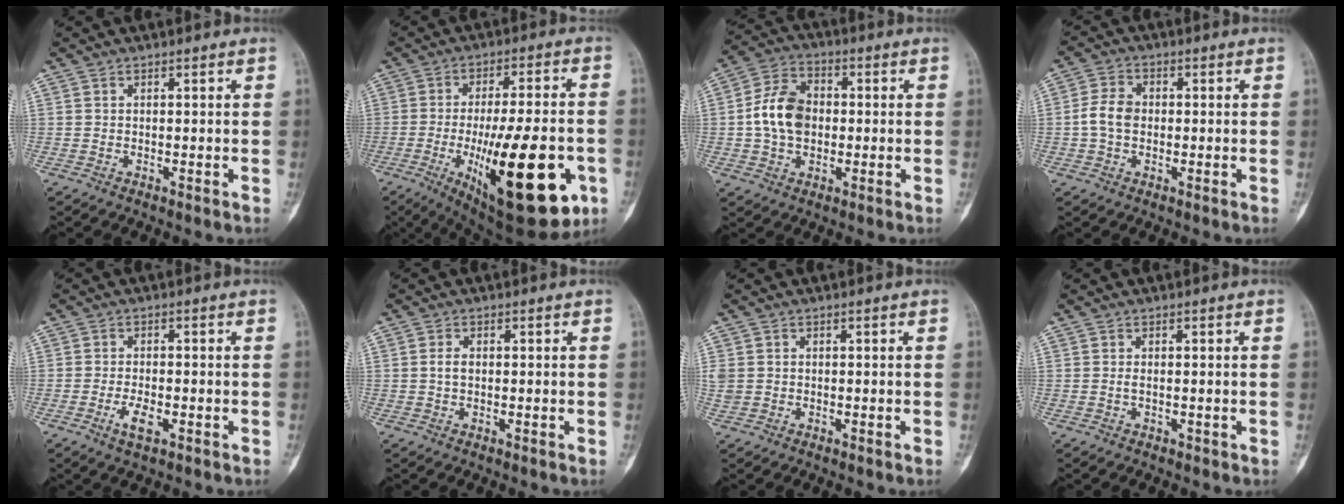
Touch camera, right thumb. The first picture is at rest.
{"total": 25.9, "force": [-7.9, 8.6, 23.1], "torque": [-0.326, -0.002, -0.096]}
{"total": 10.5, "force": [-0.2, 7.5, 7.3], "torque": [-0.119, 0.020, -0.010]}
{"total": 5.3, "force": [-0.4, 3.9, 3.6], "torque": [-0.067, 0.014, -0.013]}
{"total": 3.7, "force": [-1.5, 1.7, 3.0], "torque": [-0.059, 0.003, -0.027]}
{"total": 1.9, "force": [0.1, 1.2, 1.5], "torque": [-0.029, 0.003, 0.002]}
{"total": 3.0, "force": [0.1, 2.6, 1.5], "torque": [-0.037, 0.010, 0.009]}
{"total": 0.8, "force": [-0.1, 0.6, 0.6], "torque": [-0.013, 0.001, -0.002]}